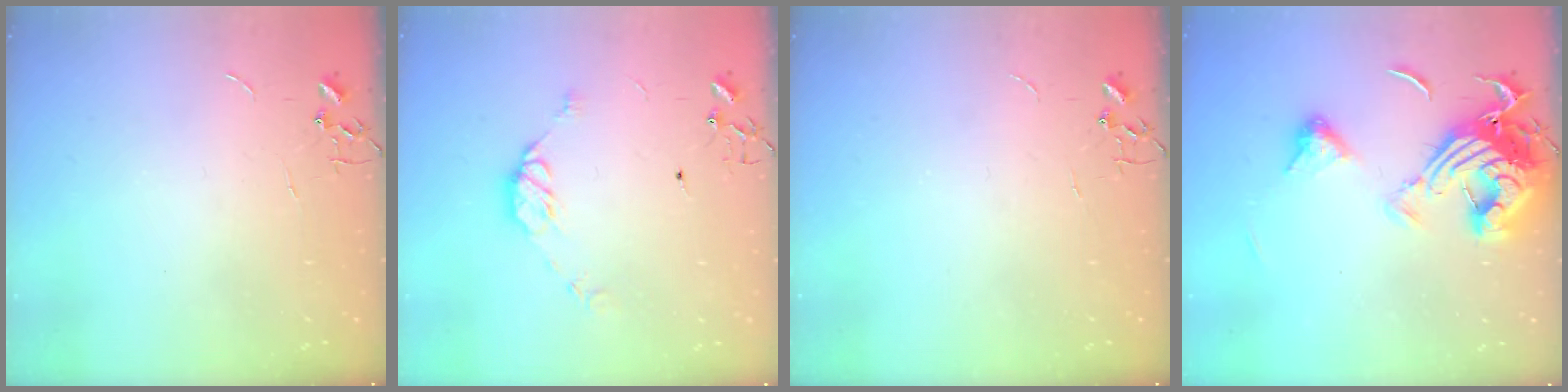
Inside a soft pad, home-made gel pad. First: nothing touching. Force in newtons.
{"total": 8.5, "press": 8.5, "slide": 0.9}
{"total": 0.0}
{"total": 16.8, "press": 16.8, "slide": 1.6}